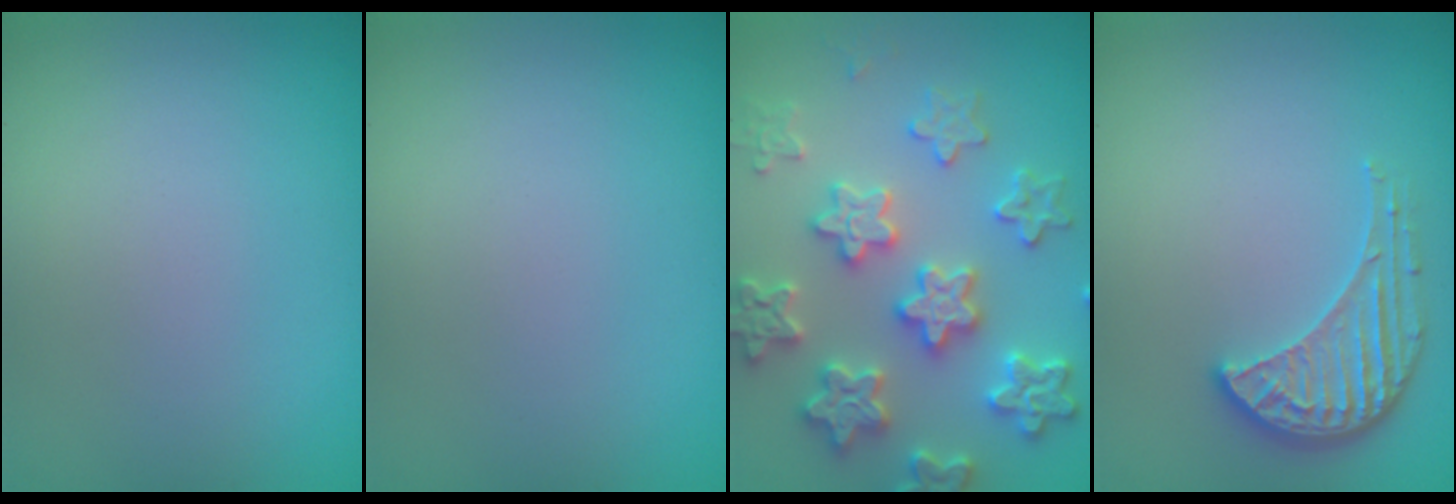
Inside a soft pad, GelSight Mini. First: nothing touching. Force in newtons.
{"total": 0.0}
{"total": 6.1, "press": 6.0, "slide": 1.3}
{"total": 3.4, "press": 3.2, "slide": 1.3}